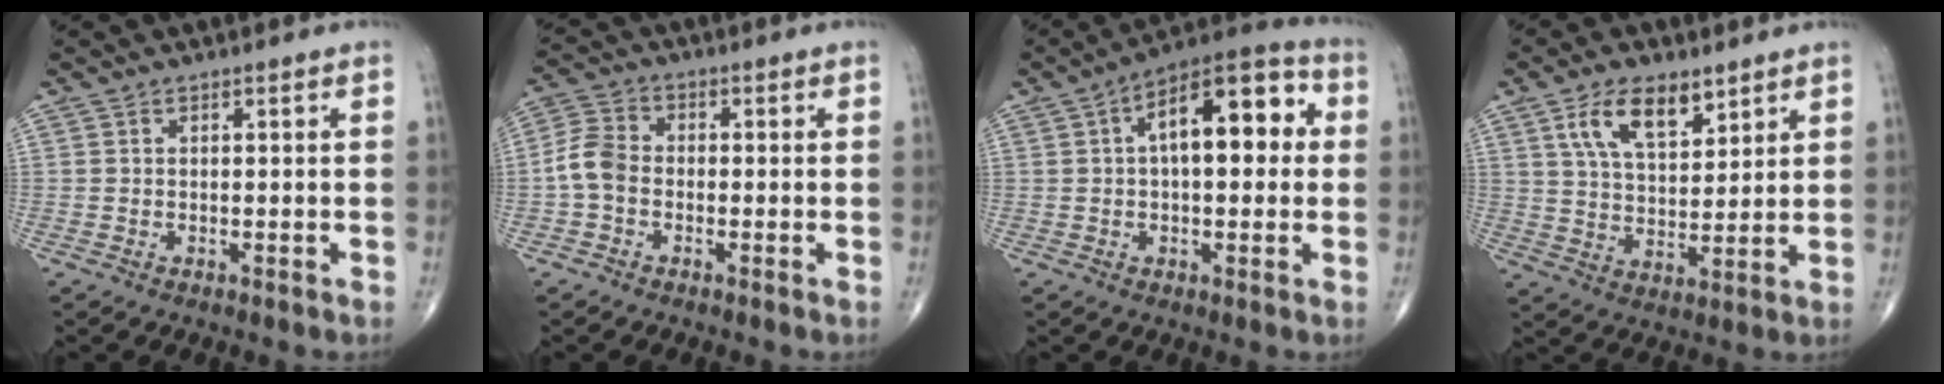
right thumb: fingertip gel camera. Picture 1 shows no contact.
{"total": 5.7, "force": [-1.2, 4.1, 3.8], "torque": [-0.076, 0.017, -0.036]}
{"total": 15.4, "force": [2.7, 7.0, 13.5], "torque": [-0.172, 0.029, 0.031]}
{"total": 10.3, "force": [5.7, 5.0, 7.0], "torque": [-0.108, -0.026, 0.109]}